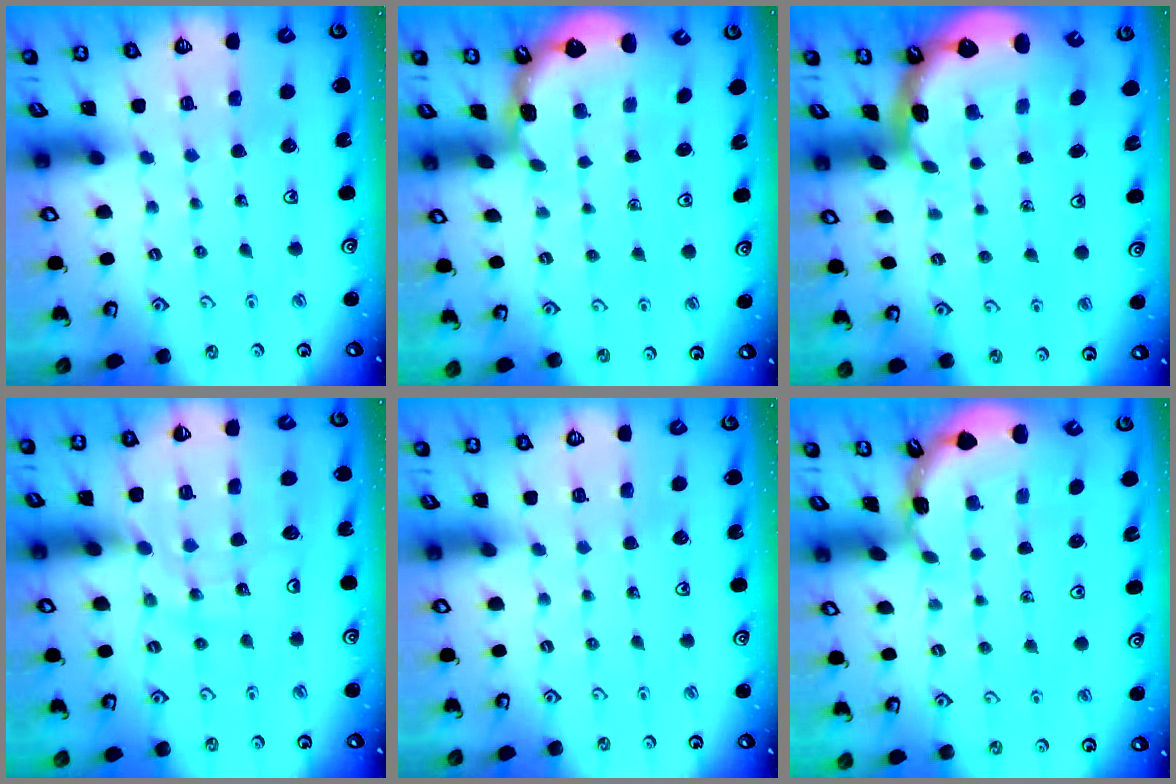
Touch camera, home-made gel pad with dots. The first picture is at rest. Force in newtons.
{"total": 1.4, "press": 1.3, "slide": 0.1}
{"total": 3.4, "press": 2.5, "slide": 2.3}
{"total": 12.5, "press": 12.5, "slide": 1.3}
{"total": 0.0}
{"total": 1.7, "press": 1.7, "slide": 0.1}